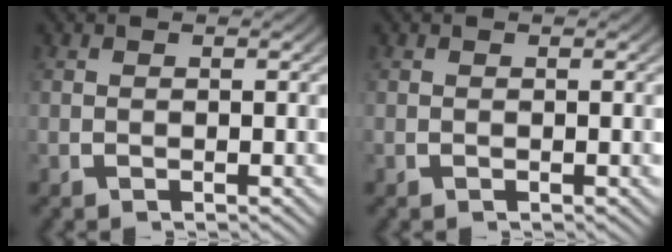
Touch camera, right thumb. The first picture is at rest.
{"total": 0.0}